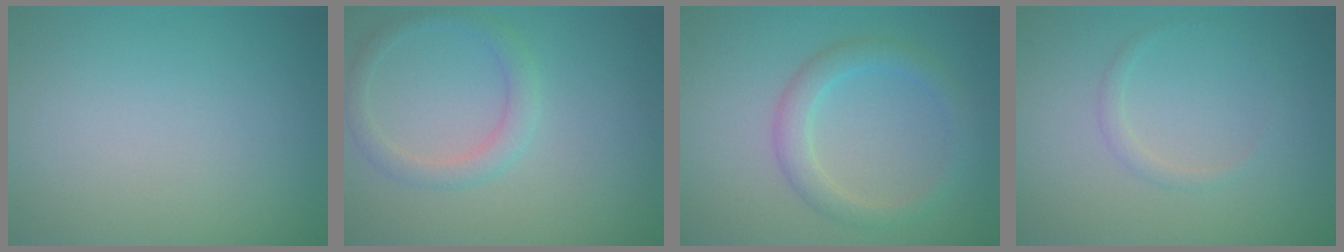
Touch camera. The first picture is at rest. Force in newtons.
{"total": 2.0, "press": 2.0, "slide": 0.1}
{"total": 2.7, "press": 2.7, "slide": 0.1}
{"total": 1.0, "press": 1.0, "slide": 0.1}